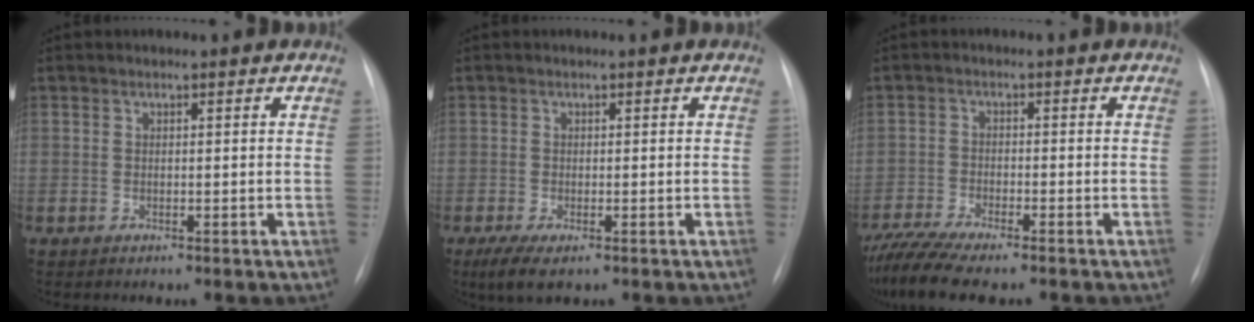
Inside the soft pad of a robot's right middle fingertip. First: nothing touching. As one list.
[{"total": 3.6, "force": [-2.1, 1.0, 2.7], "torque": [-0.054, -0.010, -0.033]}, {"total": 8.7, "force": [-7.5, 0.6, 4.4], "torque": [-0.081, -0.016, -0.127]}]